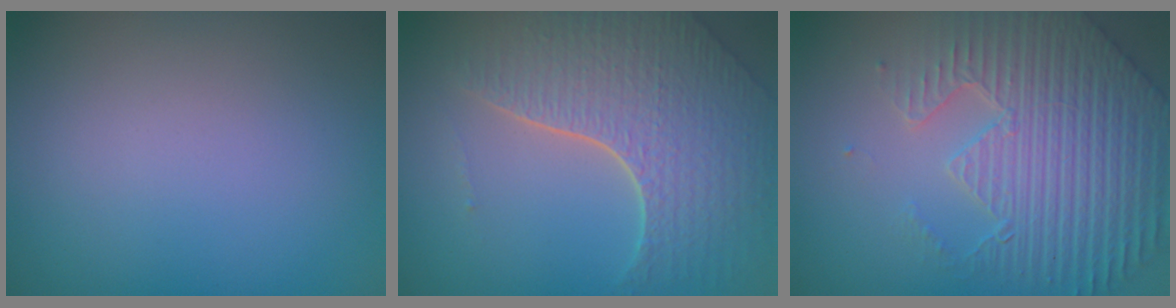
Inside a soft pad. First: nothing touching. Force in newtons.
{"total": 6.8, "press": 4.9, "slide": 4.7}
{"total": 6.9, "press": 5.4, "slide": 4.3}